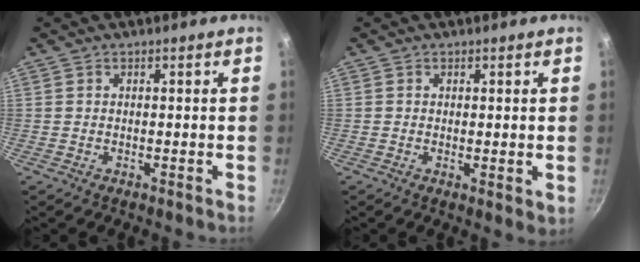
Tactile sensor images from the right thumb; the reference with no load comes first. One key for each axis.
{"total": 1.8, "fx": 0.5, "fy": 0.8, "fz": 1.5, "tx": -0.020, "ty": -0.011, "tz": 0.004}